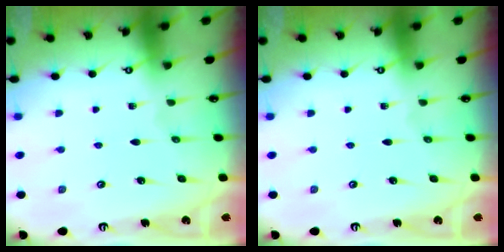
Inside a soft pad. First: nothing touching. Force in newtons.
{"total": 0.0}